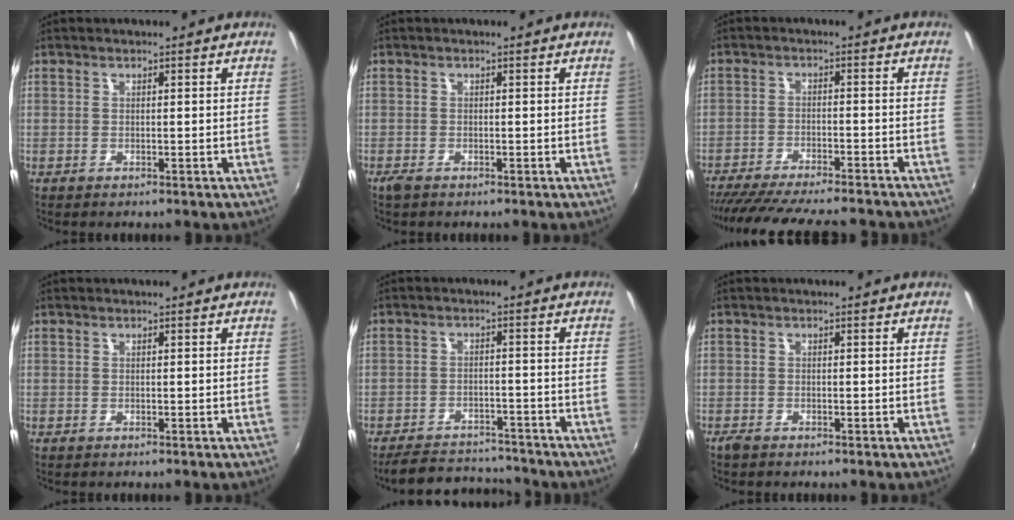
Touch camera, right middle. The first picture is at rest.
{"total": 1.4, "force": [-1.1, 0.5, 0.7], "torque": [-0.016, -0.006, -0.022]}
{"total": 18.2, "force": [-16.0, 3.1, 8.2], "torque": [-0.159, -0.025, -0.240]}
{"total": 0.0}
{"total": 11.0, "force": [-10.2, 2.9, 2.9], "torque": [-0.079, 0.009, -0.146]}
{"total": 1.1, "force": [-1.0, 0.3, 0.4], "torque": [-0.010, -0.005, -0.021]}